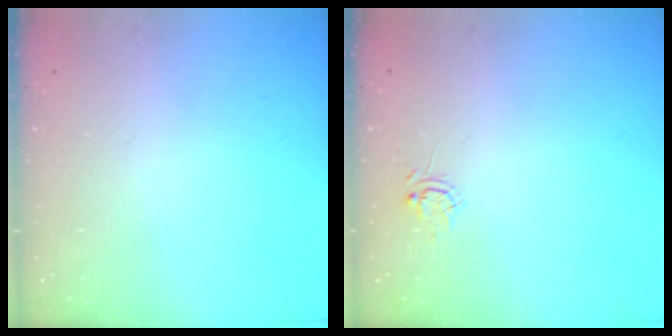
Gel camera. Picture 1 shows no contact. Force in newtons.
{"total": 4.0, "press": 4.0, "slide": 0.2}